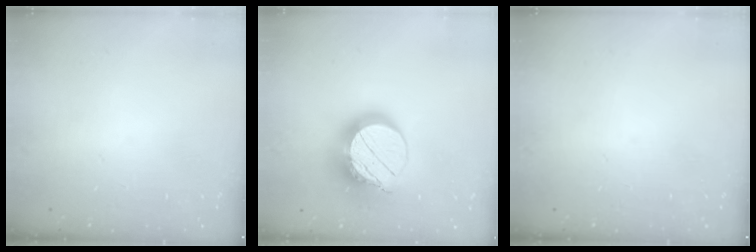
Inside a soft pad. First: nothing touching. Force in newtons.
{"total": 18.4, "press": 18.3, "slide": 1.5}
{"total": 0.0}